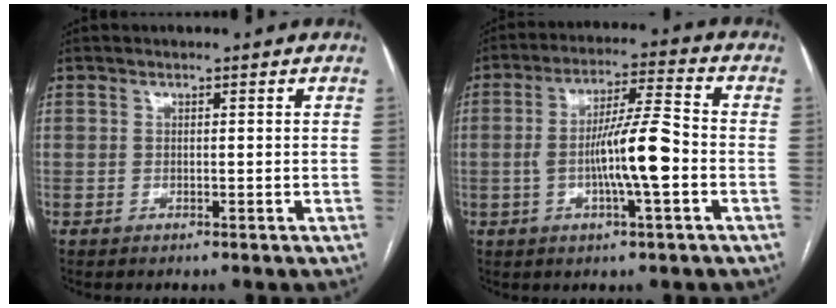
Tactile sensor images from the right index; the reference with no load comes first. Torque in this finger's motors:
{"motor_torque": [1.23, -0.10, 0.68, 0.18]}